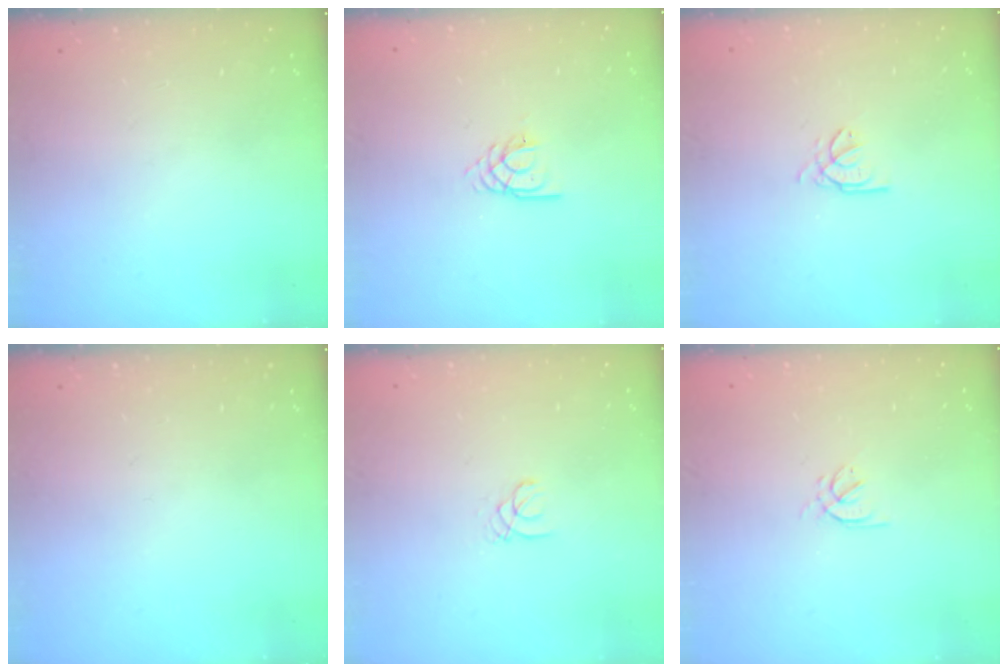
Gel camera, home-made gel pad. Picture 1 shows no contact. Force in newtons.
{"total": 2.1, "press": 2.1, "slide": 0.3}
{"total": 2.6, "press": 2.6, "slide": 0.3}
{"total": 0.0}
{"total": 1.0, "press": 1.0, "slide": 0.1}
{"total": 2.2, "press": 2.1, "slide": 0.7}